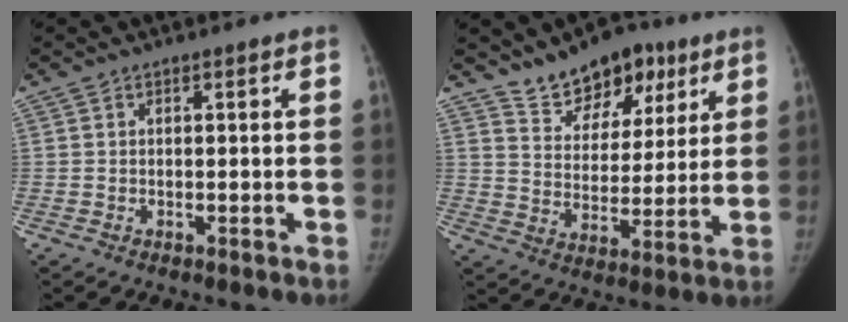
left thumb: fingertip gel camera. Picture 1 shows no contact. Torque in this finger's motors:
{"motor_torque": [-0.01, 0.07, 0.09, 0.01, 0.01]}